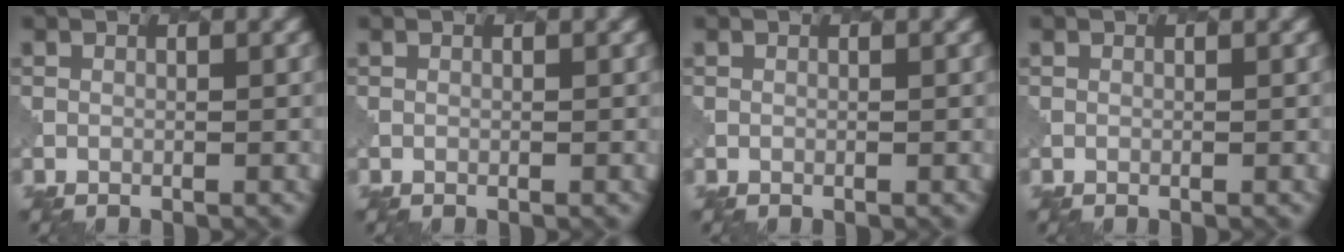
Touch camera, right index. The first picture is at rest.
{"total": 0.0}
{"total": 0.0}
{"total": 0.0}